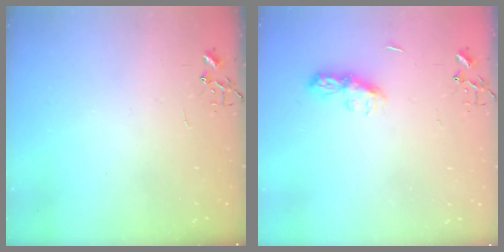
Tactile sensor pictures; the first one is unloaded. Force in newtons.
{"total": 7.8, "press": 7.8, "slide": 0.4}